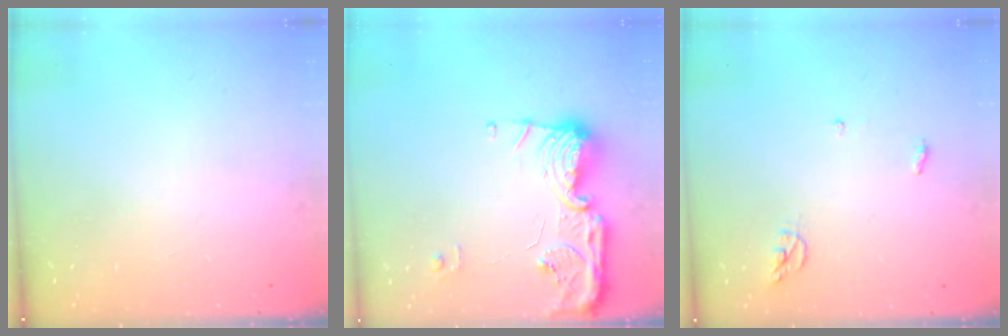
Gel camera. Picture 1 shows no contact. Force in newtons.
{"total": 15.0, "press": 14.9, "slide": 0.8}
{"total": 4.3, "press": 4.3, "slide": 0.3}